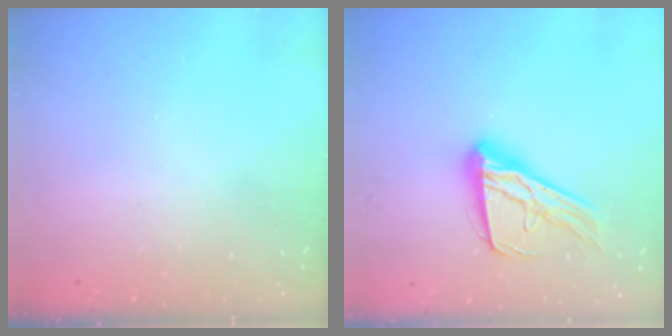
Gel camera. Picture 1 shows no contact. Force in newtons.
{"total": 16.5, "press": 16.4, "slide": 1.5}